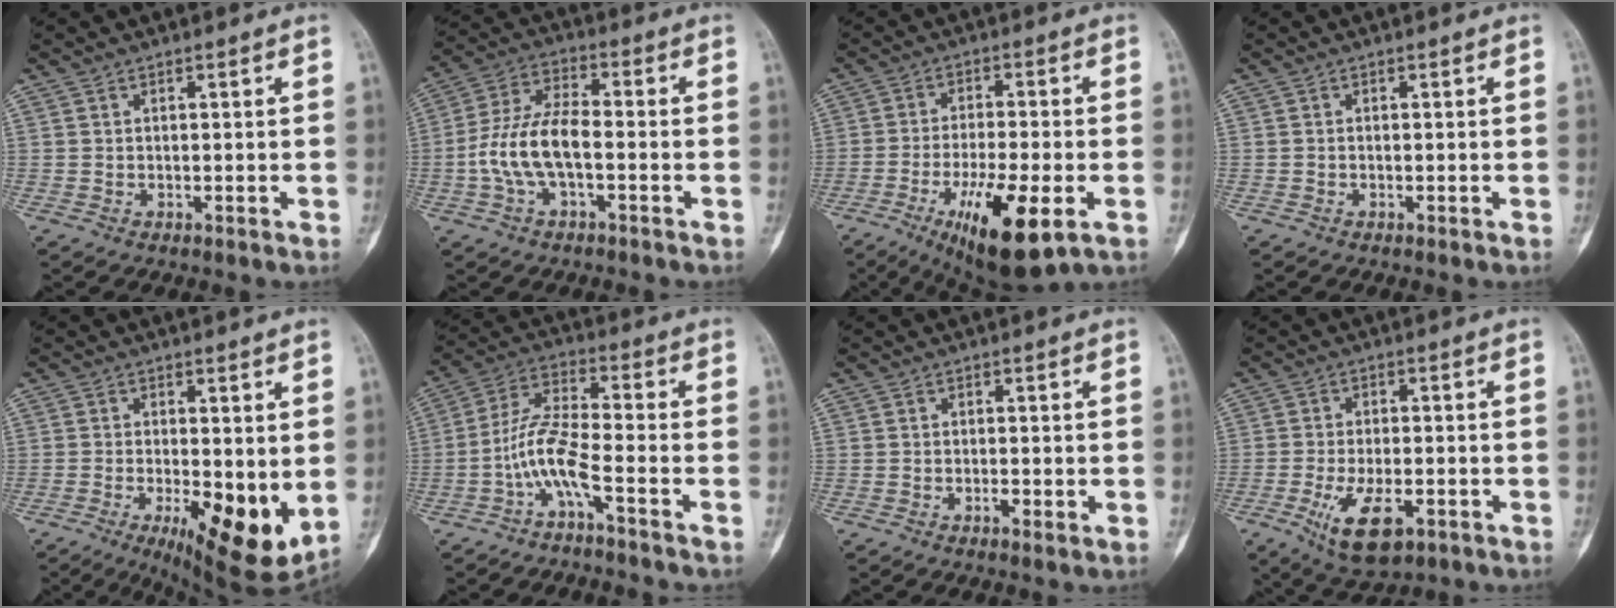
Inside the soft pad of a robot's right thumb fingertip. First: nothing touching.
{"total": 11.1, "force": [-2.3, 5.2, 9.5], "torque": [-0.199, 0.037, -0.049]}
{"total": 14.6, "force": [-6.0, 4.0, 12.7], "torque": [-0.220, -0.003, -0.090]}
{"total": 0.0}
{"total": 13.7, "force": [-2.7, 4.5, 12.6], "torque": [-0.179, -0.027, -0.027]}
{"total": 7.9, "force": [-3.9, 0.6, 6.8], "torque": [-0.162, 0.046, -0.085]}
{"total": 1.7, "force": [-0.6, 0.6, 1.5], "torque": [-0.023, 0.001, -0.009]}
{"total": 9.5, "force": [-3.9, 4.4, 7.5], "torque": [-0.133, 0.002, -0.058]}